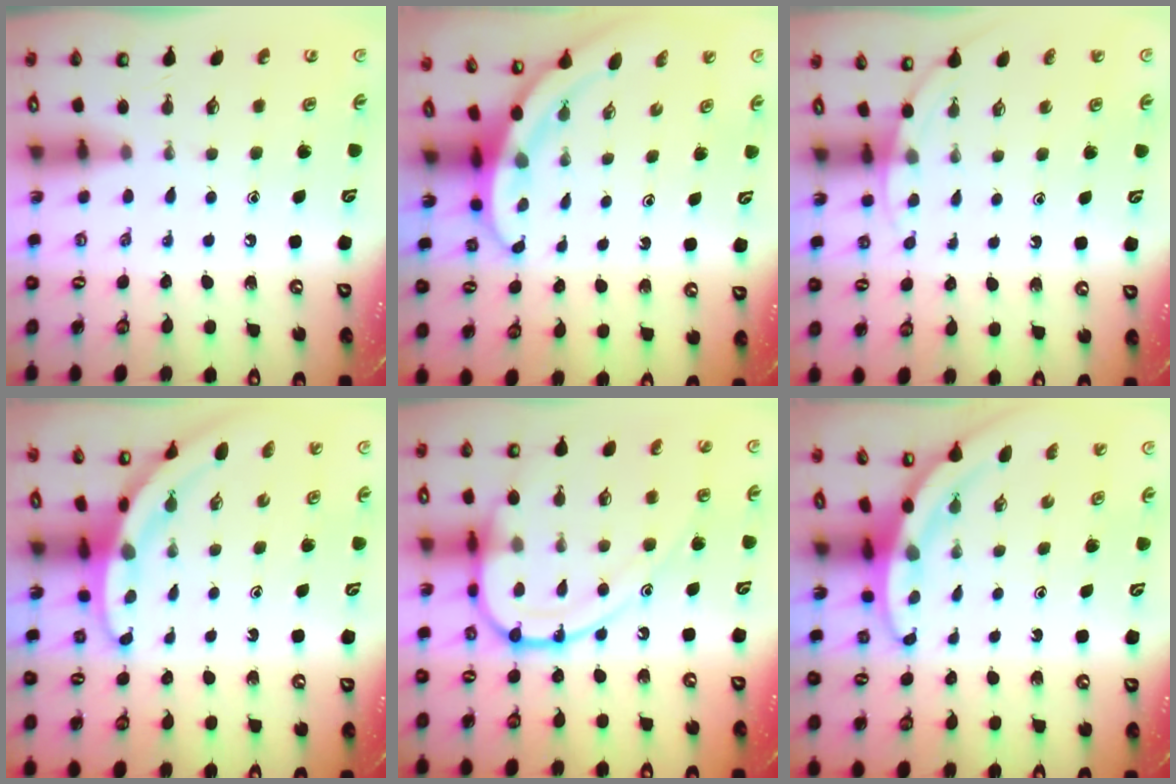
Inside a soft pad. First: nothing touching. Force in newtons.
{"total": 3.9, "press": 3.9, "slide": 0.2}
{"total": 2.5, "press": 2.5, "slide": 0.1}
{"total": 3.8, "press": 3.8, "slide": 0.2}
{"total": 14.1, "press": 14.0, "slide": 1.6}
{"total": 3.3, "press": 3.3, "slide": 0.1}